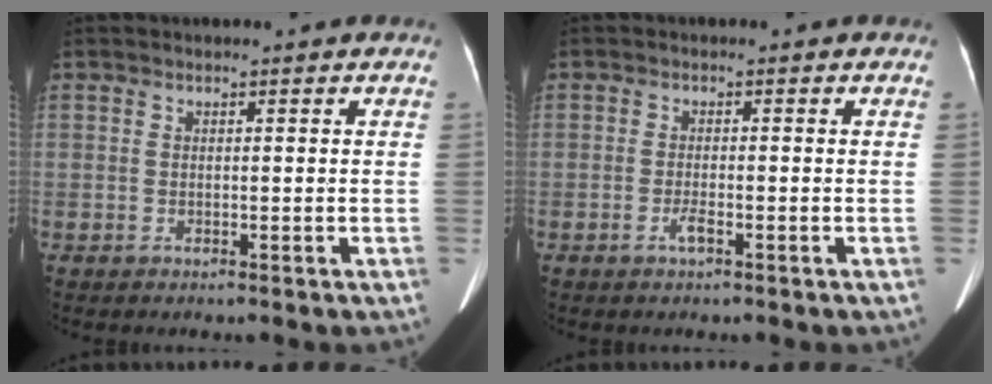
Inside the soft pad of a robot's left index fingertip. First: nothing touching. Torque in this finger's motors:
{"motor_torque": [0.26, 0.16, 0.11, 0.01]}